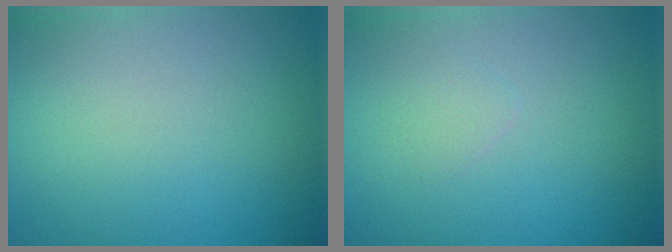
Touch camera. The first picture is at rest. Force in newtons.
{"total": 0.8, "press": 0.8, "slide": 0.0}